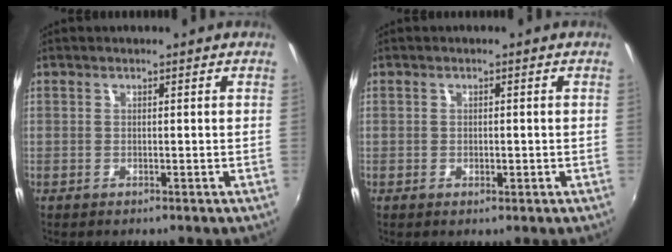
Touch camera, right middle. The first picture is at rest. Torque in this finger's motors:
{"motor_torque": [-0.58, 0.17, -0.07, -0.01]}